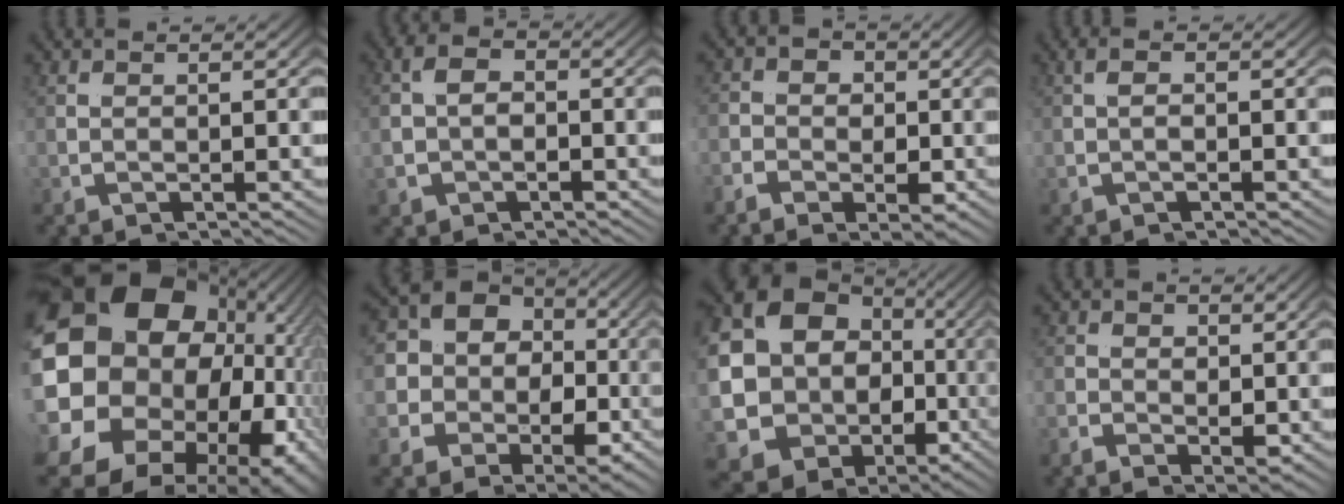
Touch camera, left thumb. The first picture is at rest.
{"total": 2.0, "force": [-0.4, 1.9, 0.6], "torque": [-0.020, -0.006, -0.010]}
{"total": 4.2, "force": [0.8, 3.4, 2.3], "torque": [-0.031, 0.017, -0.012]}
{"total": 0.7, "force": [-0.4, -0.5, 0.2], "torque": [-0.013, 0.004, -0.014]}
{"total": 25.0, "force": [1.4, 16.5, 18.7], "torque": [-0.335, -0.014, 0.016]}
{"total": 13.0, "force": [2.0, 10.1, 7.9], "torque": [-0.157, 0.012, 0.009]}
{"total": 16.6, "force": [-0.4, 12.2, 11.3], "torque": [-0.237, -0.045, -0.008]}
{"total": 0.7, "force": [0.7, 0.1, -0.2], "torque": [0.000, 0.016, -0.007]}